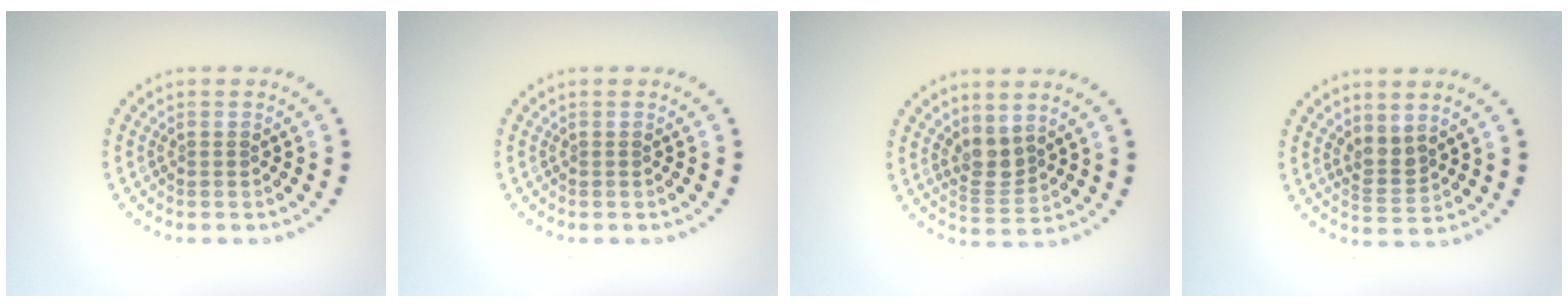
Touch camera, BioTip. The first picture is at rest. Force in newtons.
{"total": 0.0}
{"total": 2.7, "press": 2.2, "slide": 1.6}
{"total": 2.2, "press": 1.8, "slide": 1.2}